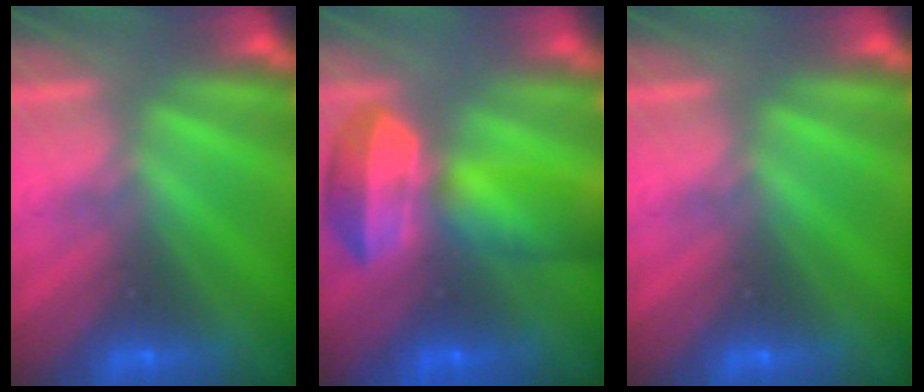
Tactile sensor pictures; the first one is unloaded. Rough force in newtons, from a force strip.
{"total": 6.9}
{"total": 0.0}